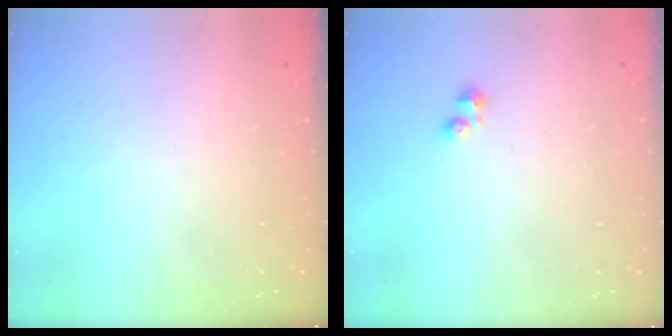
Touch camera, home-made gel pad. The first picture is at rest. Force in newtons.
{"total": 1.8, "press": 1.7, "slide": 0.4}